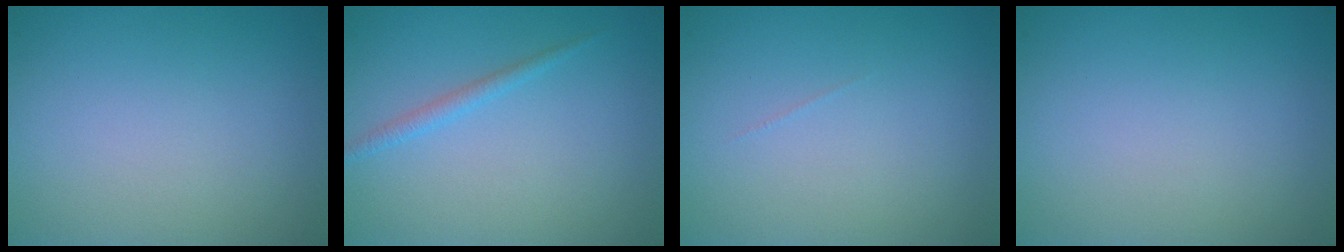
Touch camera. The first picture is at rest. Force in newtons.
{"total": 1.2, "press": 1.2, "slide": 0.1}
{"total": 0.0}
{"total": 0.0}